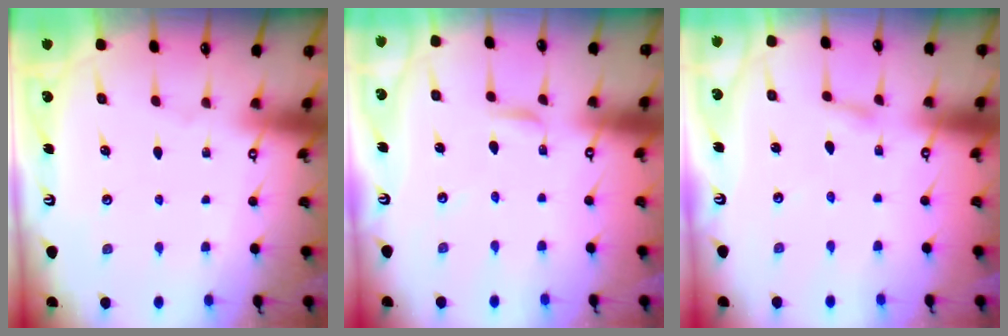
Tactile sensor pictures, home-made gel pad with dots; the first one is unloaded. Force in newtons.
{"total": 2.0, "press": 2.0, "slide": 0.2}
{"total": 1.5, "press": 1.5, "slide": 0.1}